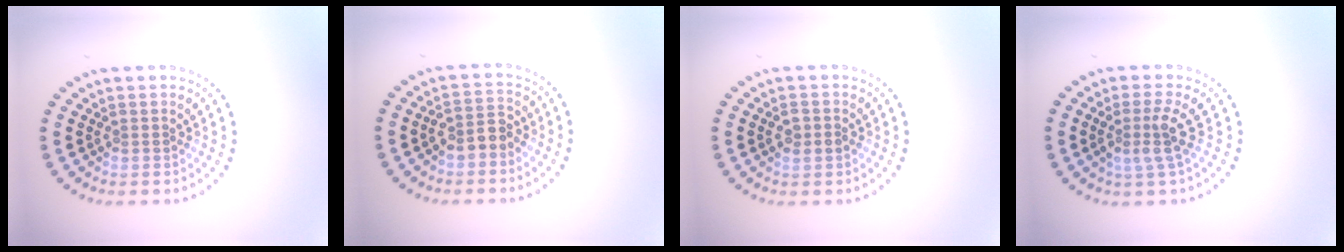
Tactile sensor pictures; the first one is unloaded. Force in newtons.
{"total": 2.4, "press": 2.3, "slide": 0.8}
{"total": 1.5, "press": 1.4, "slide": 0.3}
{"total": 2.7, "press": 1.9, "slide": 1.9}